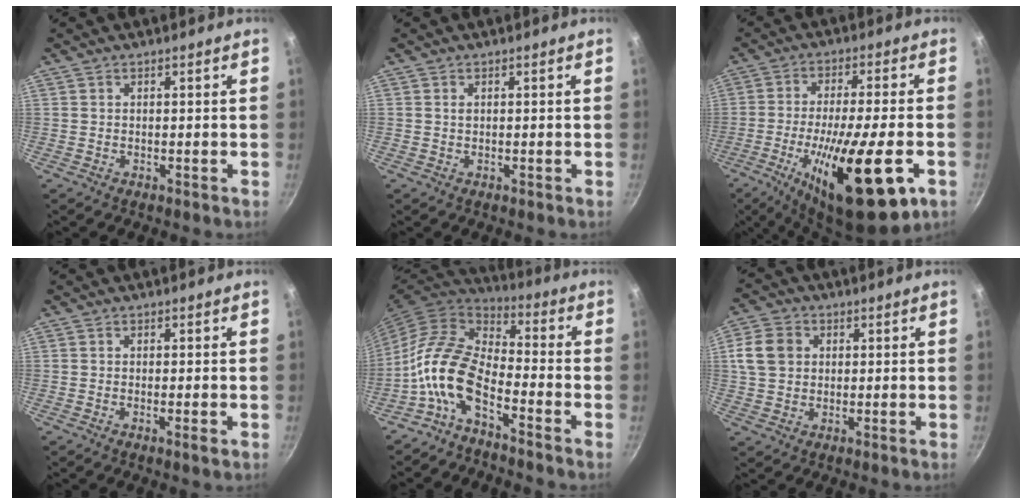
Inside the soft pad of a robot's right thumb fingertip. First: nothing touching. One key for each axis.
{"total": 0.5, "fx": 0.1, "fy": 0.4, "fz": 0.3, "tx": -0.005, "ty": -0.002, "tz": 0.004}
{"total": 21.7, "fx": -7.8, "fy": 5.3, "fz": 19.5, "tx": -0.313, "ty": 0.003, "tz": -0.126}
{"total": 1.6, "fx": -0.6, "fy": 0.2, "fz": 1.5, "tx": -0.031, "ty": -0.002, "tz": -0.013}
{"total": 12.6, "fx": -5.9, "fy": 6.3, "fz": 9.2, "tx": -0.170, "ty": 0.058, "tz": -0.134}
{"total": 8.8, "fx": 1.8, "fy": 7.3, "fz": 4.6, "tx": -0.076, "ty": 0.004, "tz": 0.022}